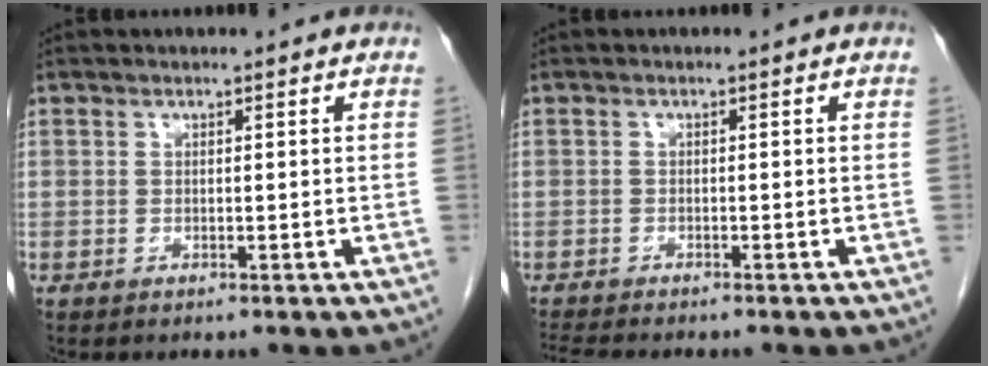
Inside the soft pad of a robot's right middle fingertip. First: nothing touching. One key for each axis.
{"total": 4.6, "fx": -4.2, "fy": 0.5, "fz": 1.9, "tx": -0.033, "ty": -0.013, "tz": -0.069}